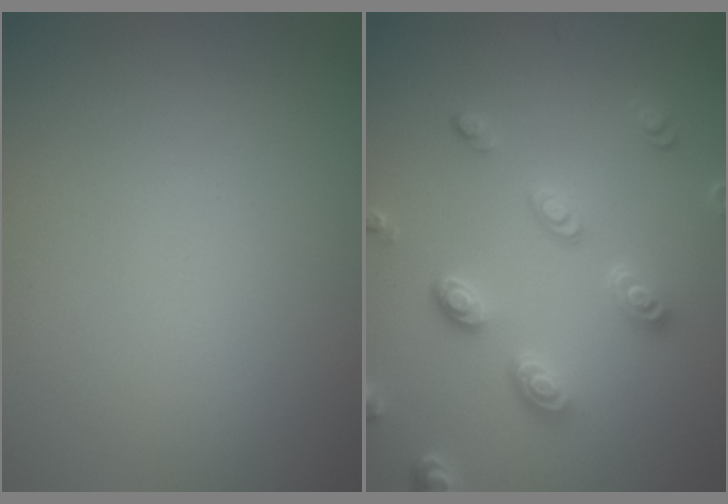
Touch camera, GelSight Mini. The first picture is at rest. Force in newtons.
{"total": 4.0, "press": 3.3, "slide": 2.3}